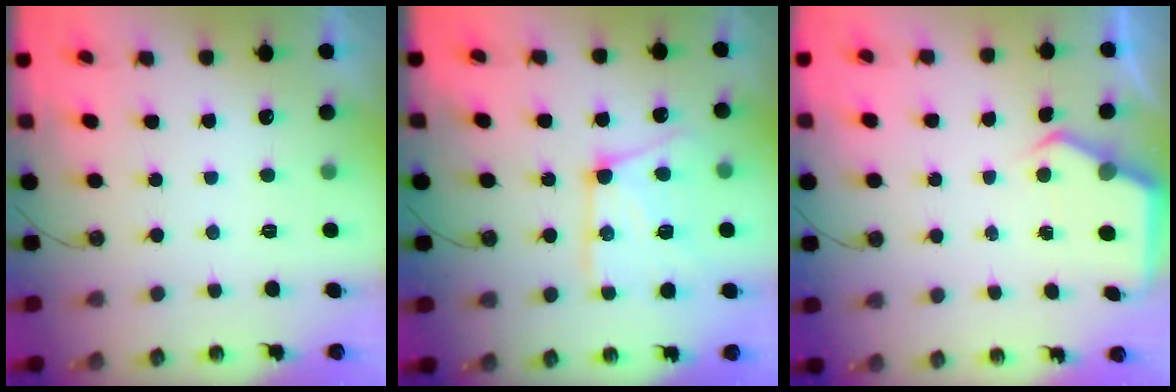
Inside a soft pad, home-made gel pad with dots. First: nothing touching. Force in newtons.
{"total": 17.4, "press": 17.3, "slide": 1.9}
{"total": 4.5, "press": 4.5, "slide": 0.3}